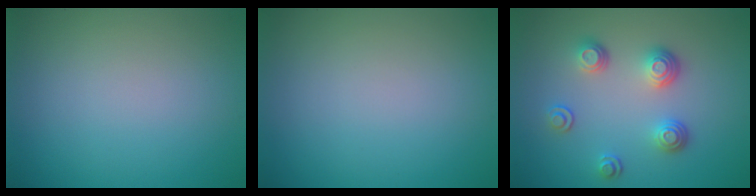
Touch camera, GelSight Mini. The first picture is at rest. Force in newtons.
{"total": 0.0}
{"total": 3.3, "press": 2.7, "slide": 1.9}